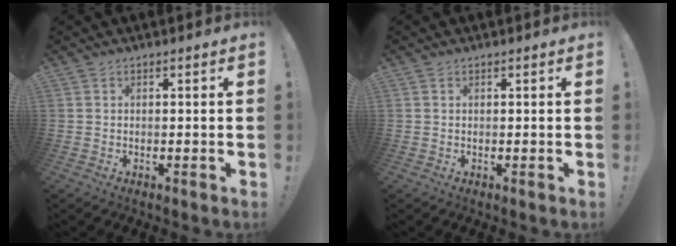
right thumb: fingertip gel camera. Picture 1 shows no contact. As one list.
[{"total": 0.0}]